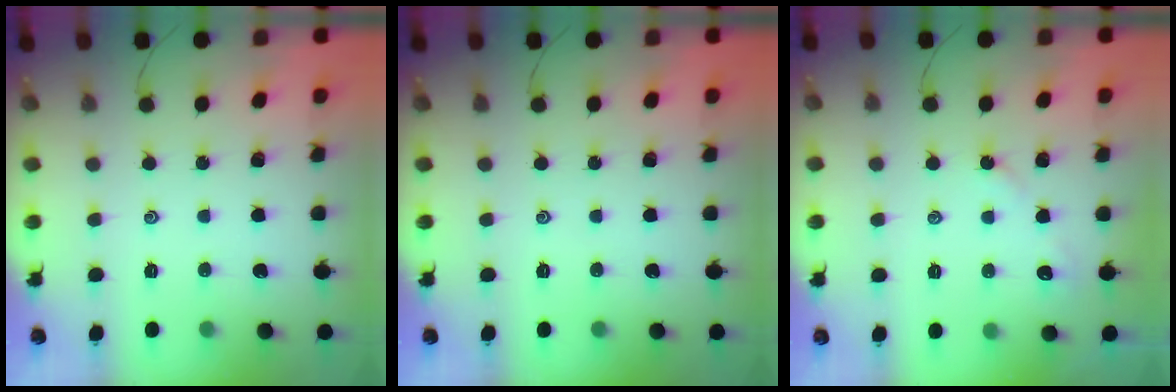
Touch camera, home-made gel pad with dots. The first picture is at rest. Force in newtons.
{"total": 0.0}
{"total": 4.1, "press": 4.1, "slide": 0.6}